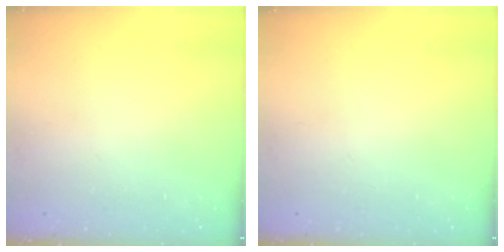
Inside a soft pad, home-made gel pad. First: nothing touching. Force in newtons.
{"total": 0.0}